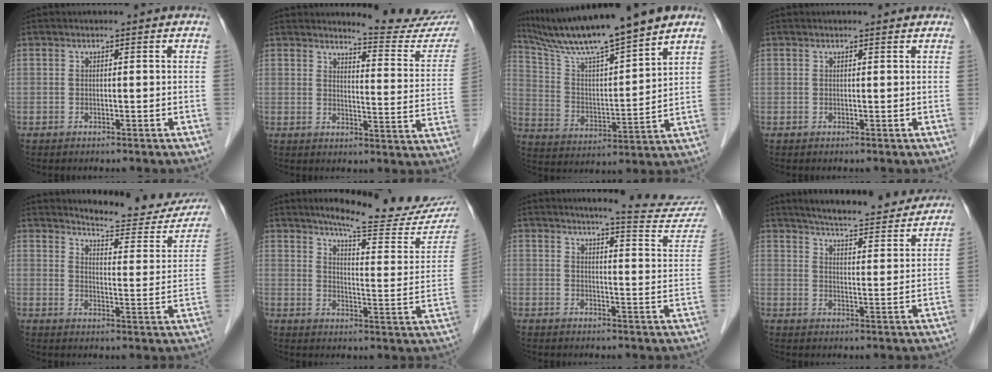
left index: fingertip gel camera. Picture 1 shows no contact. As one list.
[{"total": 13.3, "force": [13.0, 0.3, 3.0], "torque": [-0.029, -0.094, 0.136]}, {"total": 15.8, "force": [13.6, -0.2, 8.2], "torque": [-0.148, 0.005, 0.241]}, {"total": 1.6, "force": [1.6, 0.1, 0.4], "torque": [-0.011, 0.003, 0.014]}, {"total": 16.0, "force": [15.3, 2.7, 4.1], "torque": [-0.036, -0.068, 0.171]}, {"total": 20.7, "force": [18.1, 2.1, 9.8], "torque": [-0.125, -0.065, 0.220]}, {"total": 12.6, "force": [12.1, 0.3, 3.6], "torque": [-0.032, -0.063, 0.124]}, {"total": 18.9, "force": [17.3, 2.6, 7.0], "torque": [-0.097, -0.016, 0.222]}]